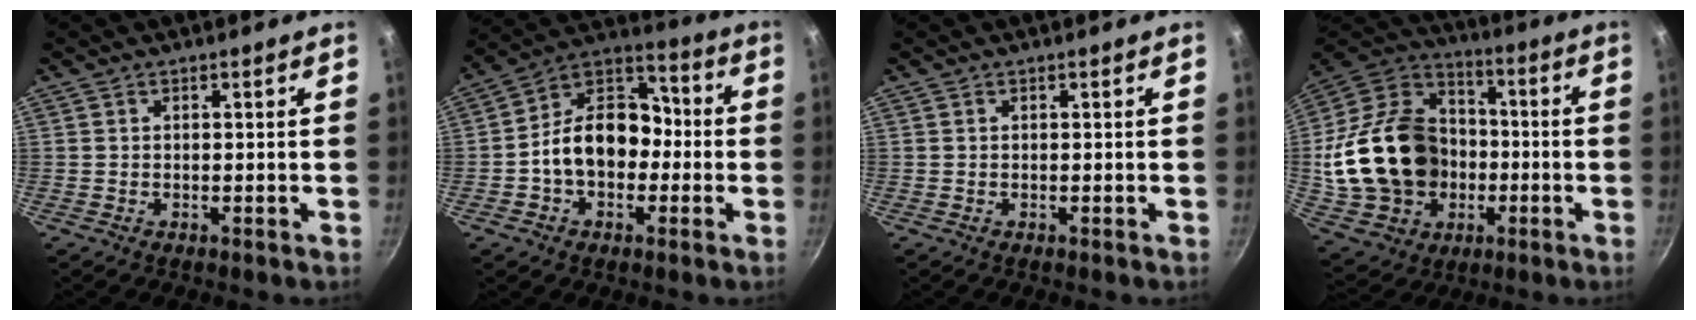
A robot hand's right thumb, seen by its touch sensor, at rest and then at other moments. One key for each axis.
{"total": 15.5, "fx": -2.0, "fy": 11.5, "fz": 10.2, "tx": -0.117, "ty": 0.054, "tz": -0.052}
{"total": 0.0}
{"total": 25.7, "fx": -2.1, "fy": 20.3, "fz": 15.6, "tx": -0.257, "ty": 0.044, "tz": -0.022}